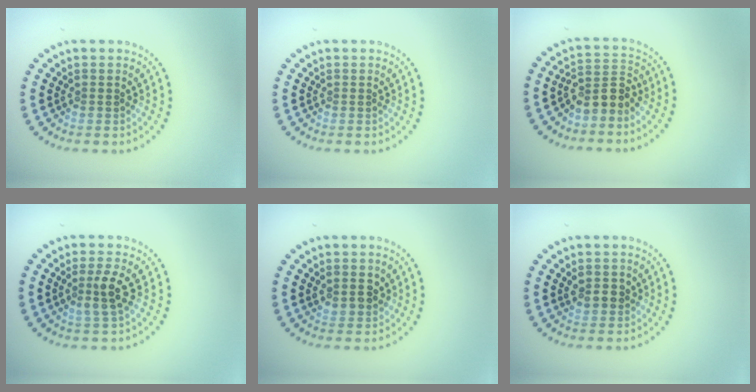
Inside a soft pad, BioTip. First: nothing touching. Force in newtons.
{"total": 0.0}
{"total": 2.7, "press": 2.3, "slide": 1.5}
{"total": 2.6, "press": 2.4, "slide": 1.1}
{"total": 2.0, "press": 1.9, "slide": 0.5}
{"total": 1.8, "press": 1.8, "slide": 0.5}